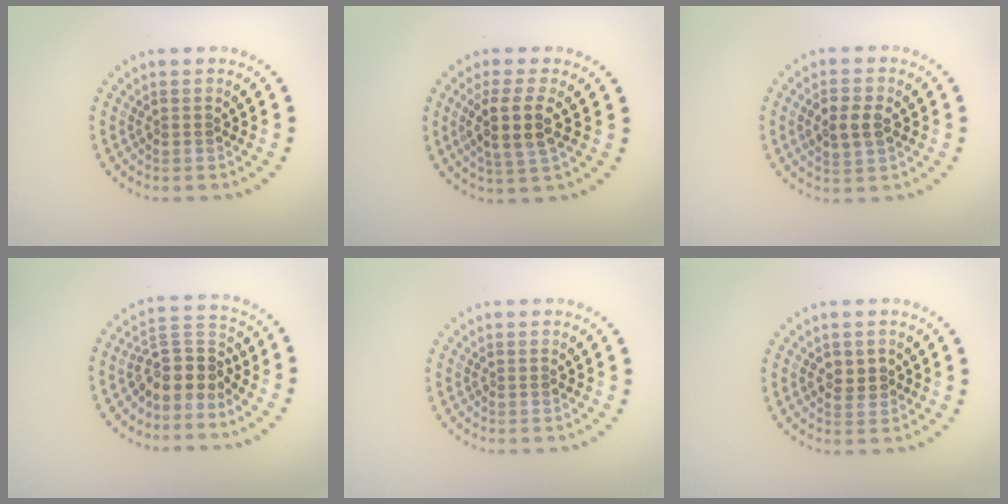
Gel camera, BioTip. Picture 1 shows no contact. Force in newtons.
{"total": 3.4, "press": 3.0, "slide": 1.6}
{"total": 2.8, "press": 2.8, "slide": 0.3}
{"total": 3.9, "press": 3.0, "slide": 2.4}
{"total": 0.0}
{"total": 1.9, "press": 1.9, "slide": 0.2}